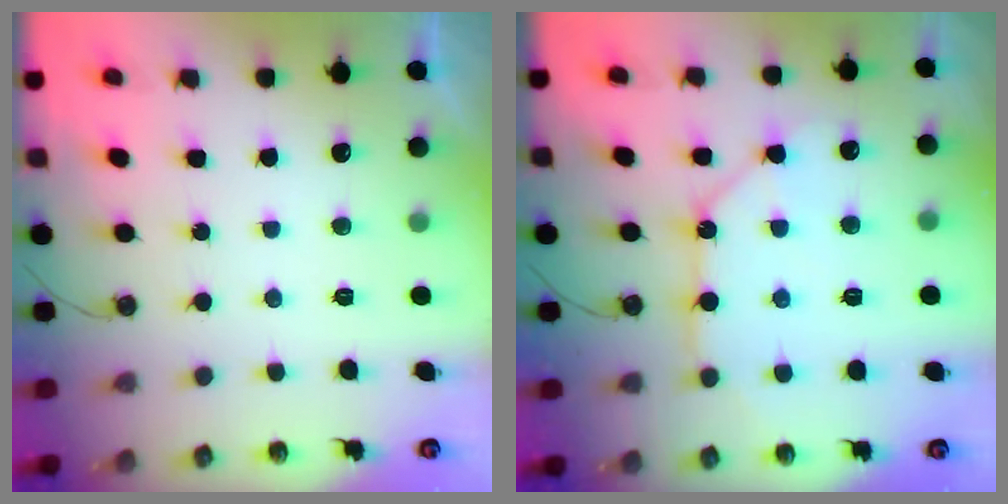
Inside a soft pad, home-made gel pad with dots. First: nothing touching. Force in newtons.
{"total": 9.9, "press": 9.8, "slide": 0.9}